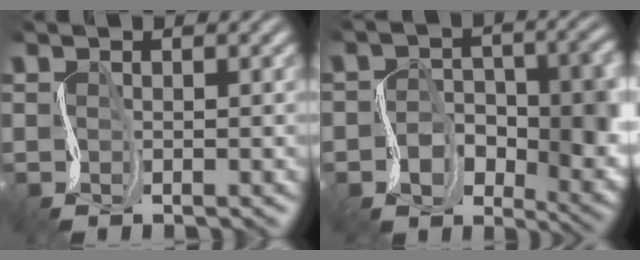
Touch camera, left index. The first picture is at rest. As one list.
[{"total": 8.8, "force": [-1.6, 5.9, 6.4], "torque": [-0.092, -0.013, -0.021]}]